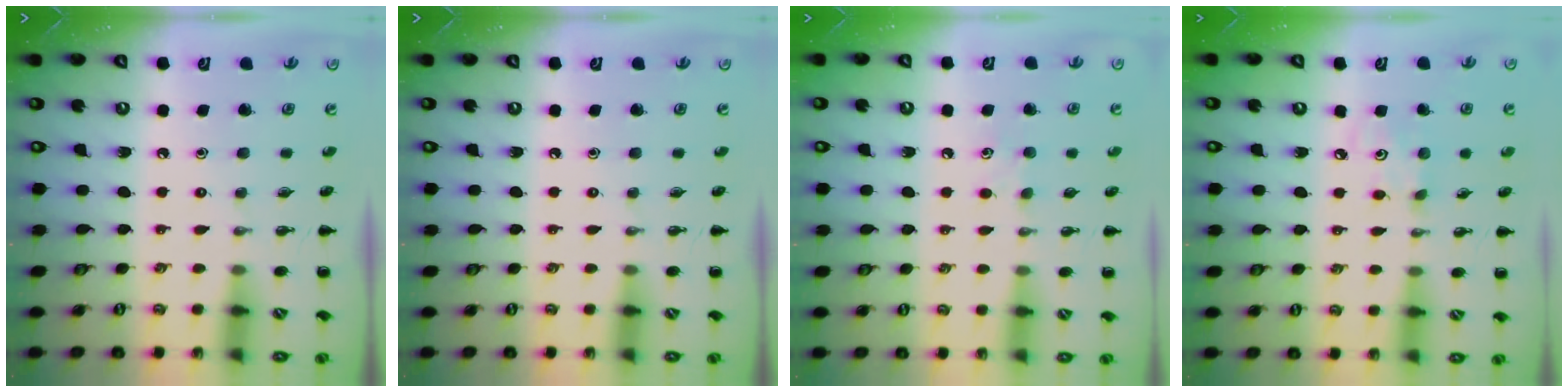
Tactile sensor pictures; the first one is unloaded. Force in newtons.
{"total": 0.0}
{"total": 4.8, "press": 4.6, "slide": 1.4}
{"total": 3.2, "press": 3.2, "slide": 0.5}